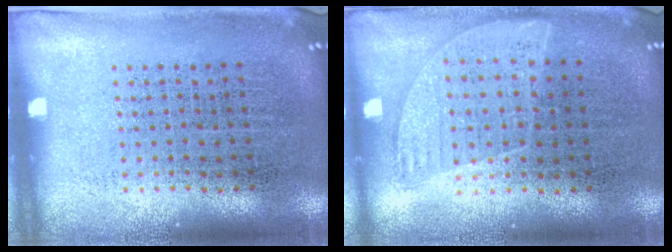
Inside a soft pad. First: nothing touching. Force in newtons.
{"total": 0.9, "press": 0.7, "slide": 0.5}